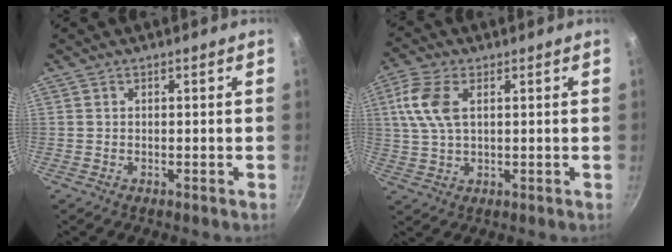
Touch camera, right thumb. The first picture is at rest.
{"total": 8.6, "force": [2.3, 4.7, 6.8], "torque": [-0.144, 0.008, 0.044]}